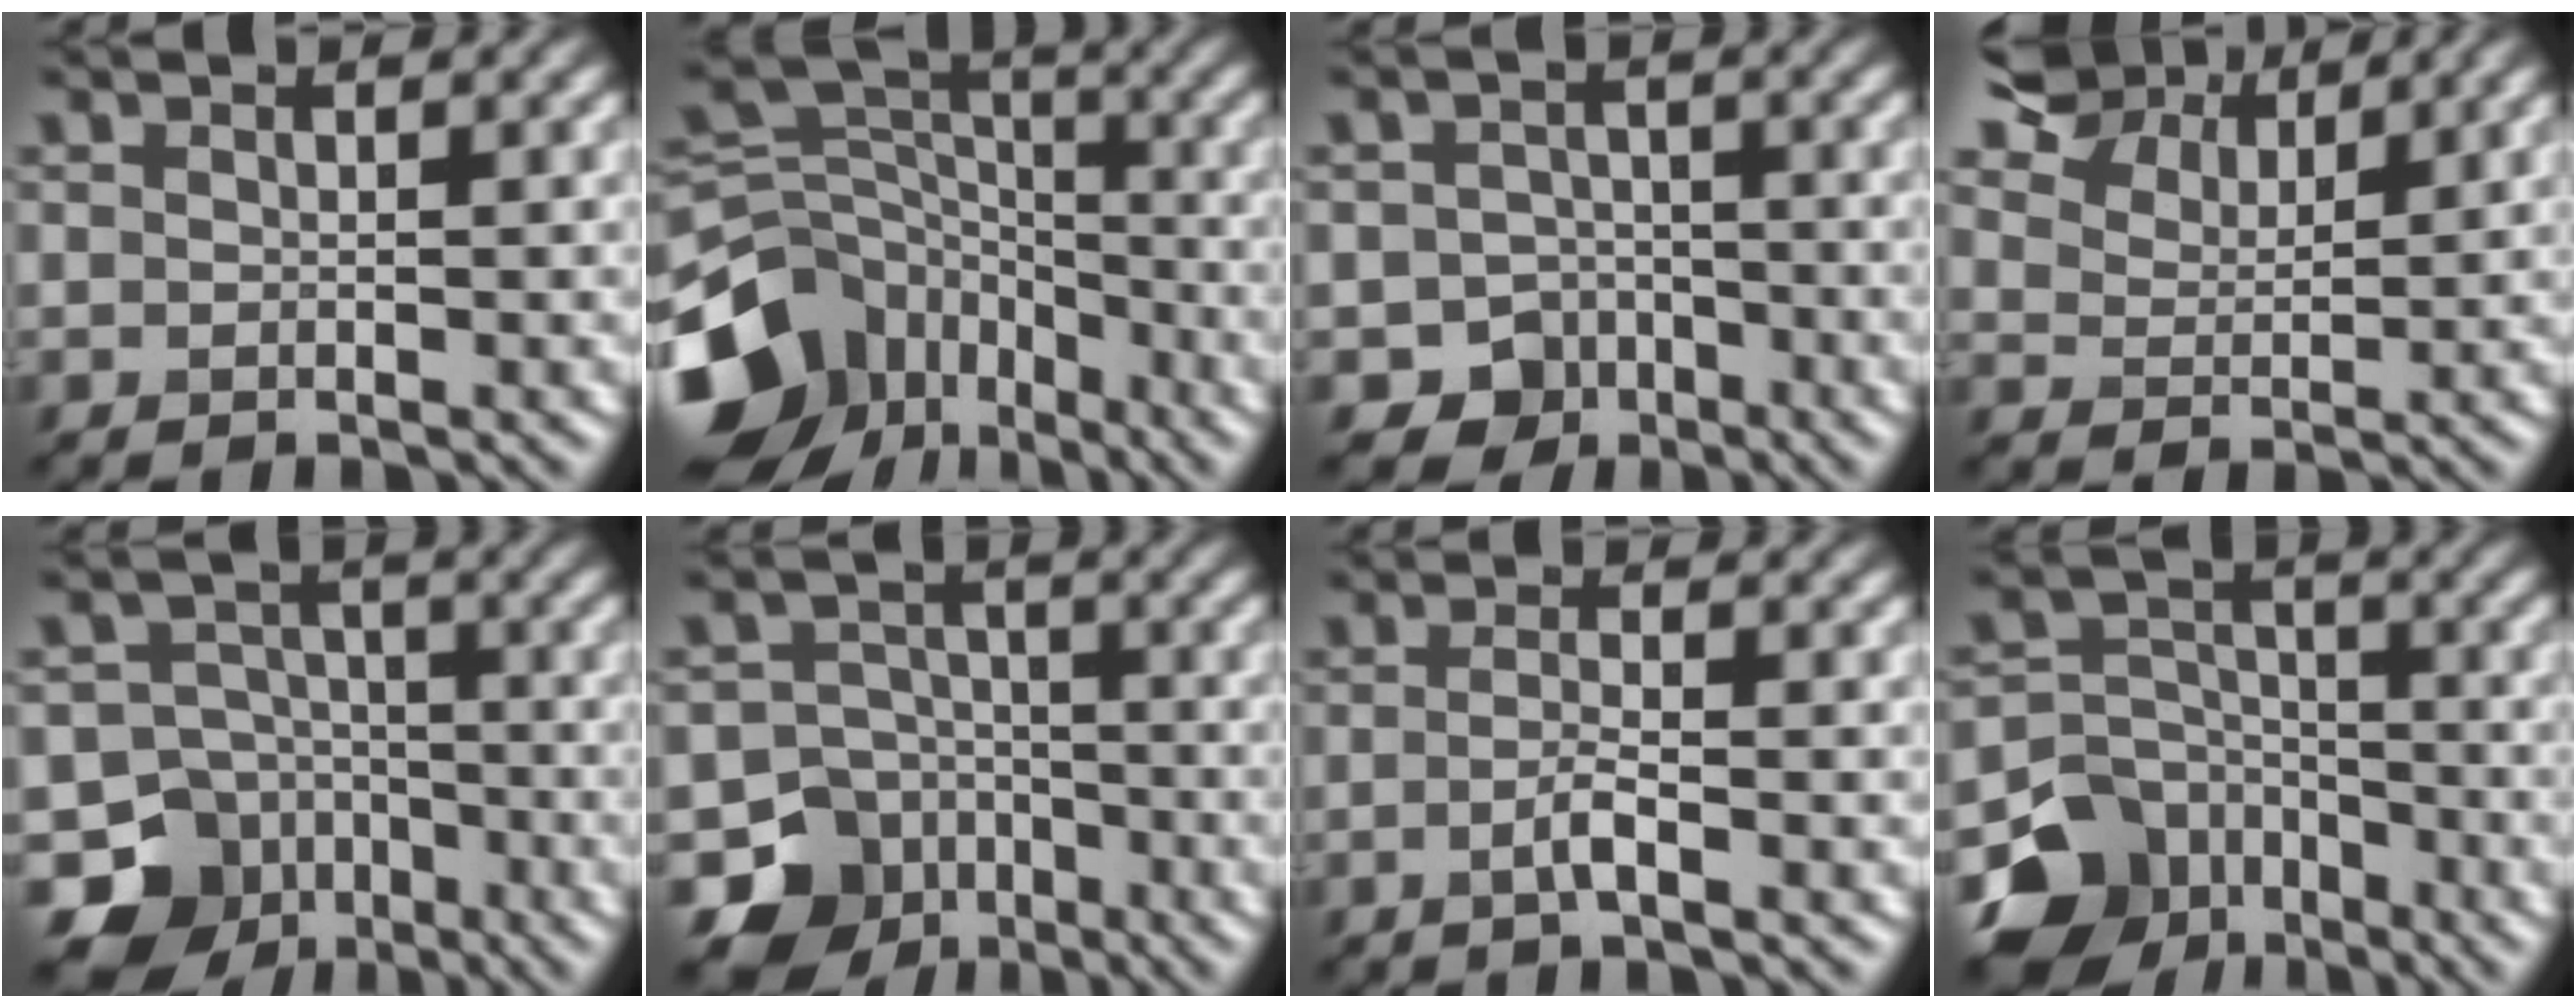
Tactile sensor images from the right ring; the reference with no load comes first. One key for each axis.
{"total": 13.3, "fx": -7.3, "fy": 9.7, "fz": 5.4, "tx": -0.141, "ty": 0.009, "tz": -0.128}
{"total": 5.0, "fx": -3.0, "fy": 3.9, "fz": 0.8, "tx": 0.022, "ty": -0.004, "tz": -0.049}
{"total": 7.2, "fx": 5.9, "fy": 3.2, "fz": 2.8, "tx": -0.078, "ty": 0.007, "tz": 0.109}
{"total": 10.8, "fx": -6.3, "fy": 8.6, "fz": 1.8, "tx": -0.030, "ty": -0.022, "tz": -0.118}
{"total": 9.4, "fx": -5.7, "fy": 7.4, "fz": 1.6, "tx": -0.019, "ty": -0.018, "tz": -0.107}
{"total": 1.9, "fx": -0.7, "fy": 0.3, "fz": 1.7, "tx": -0.035, "ty": 0.002, "tz": -0.017}
{"total": 10.8, "fx": -6.7, "fy": 8.0, "fz": 2.5, "tx": -0.048, "ty": -0.019, "tz": -0.129}